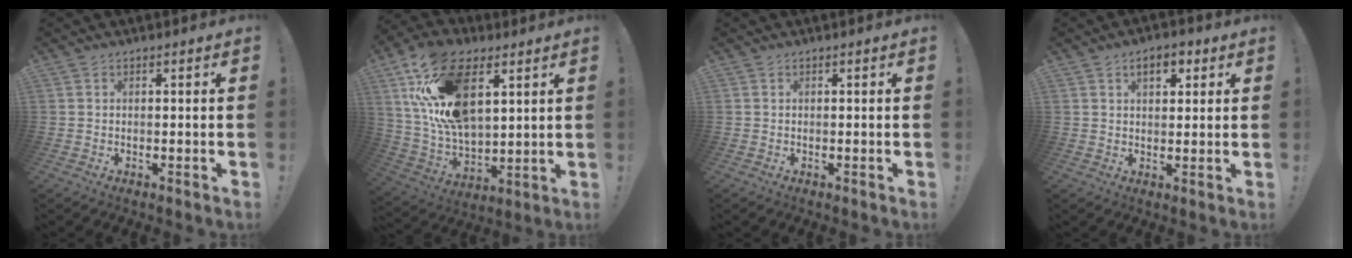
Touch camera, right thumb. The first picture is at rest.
{"total": 22.7, "force": [9.2, 12.7, 16.3], "torque": [-0.323, -0.033, 0.166]}
{"total": 0.0}
{"total": 5.6, "force": [2.6, 3.3, 3.7], "torque": [-0.048, 0.001, 0.042]}